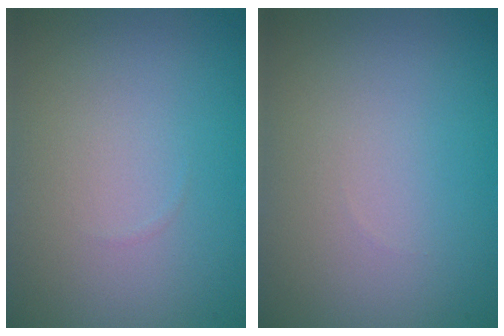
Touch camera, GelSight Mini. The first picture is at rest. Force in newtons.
{"total": 0.0}